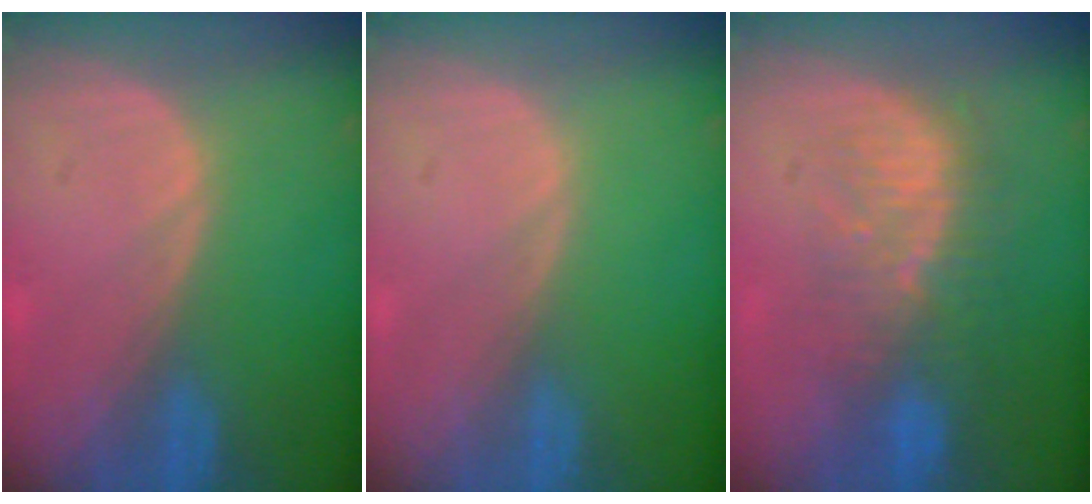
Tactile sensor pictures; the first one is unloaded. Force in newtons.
{"total": 0.0}
{"total": 9.0, "press": 8.1, "slide": 3.7}